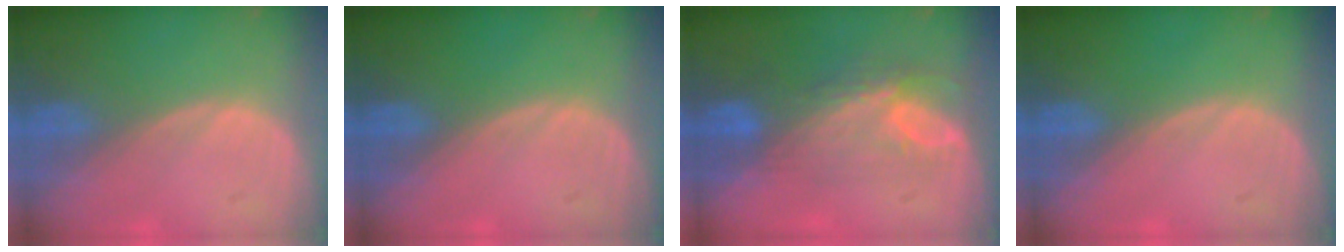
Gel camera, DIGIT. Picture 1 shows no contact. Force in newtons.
{"total": 0.0}
{"total": 7.8, "press": 6.8, "slide": 3.8}
{"total": 0.0}